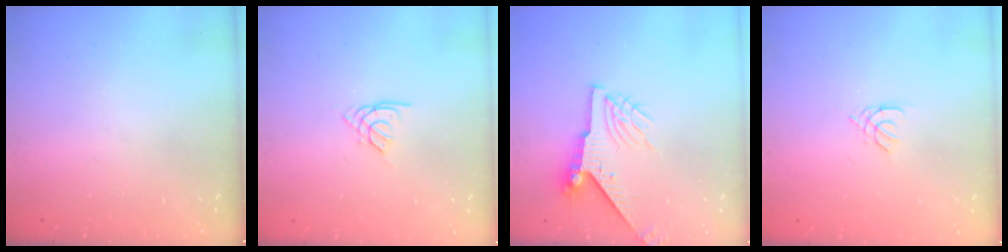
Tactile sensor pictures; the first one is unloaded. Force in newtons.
{"total": 2.3, "press": 2.3, "slide": 0.5}
{"total": 7.9, "press": 7.9, "slide": 0.8}
{"total": 1.4, "press": 1.4, "slide": 0.3}